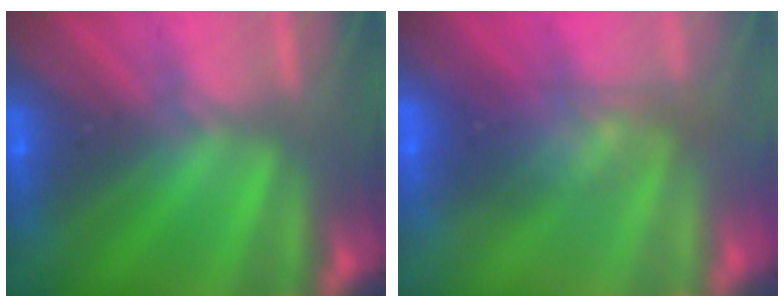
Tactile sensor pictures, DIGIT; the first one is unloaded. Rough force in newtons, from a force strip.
{"total": 2.7}